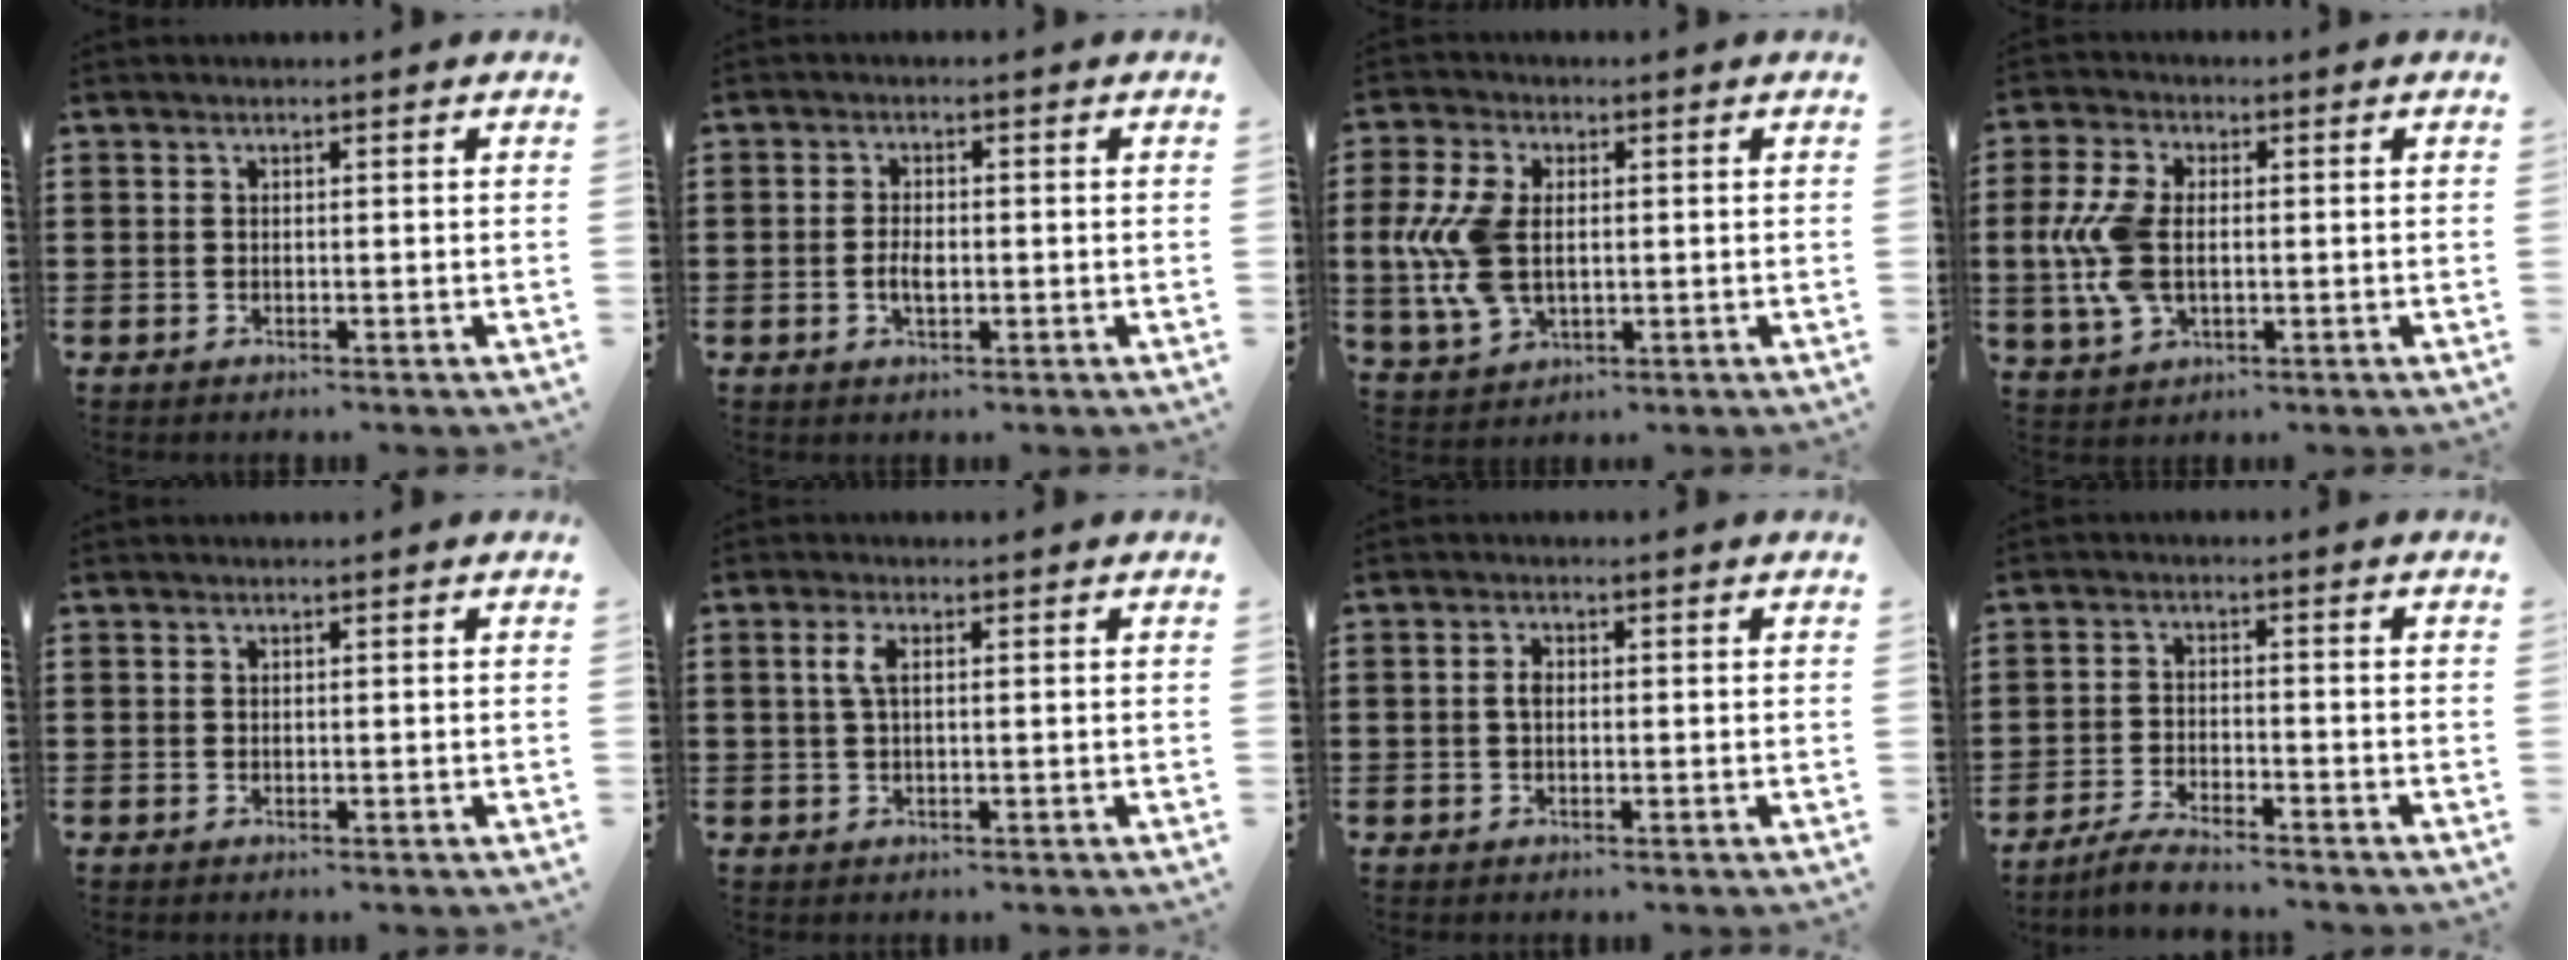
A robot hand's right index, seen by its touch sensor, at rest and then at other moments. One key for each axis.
{"total": 2.8, "fx": -0.5, "fy": 1.3, "fz": 2.4, "tx": -0.053, "ty": 0.000, "tz": -0.012}
{"total": 9.5, "fx": 0.2, "fy": 5.9, "fz": 7.5, "tx": -0.189, "ty": 0.001, "tz": -0.002}
{"total": 9.0, "fx": -0.2, "fy": 5.2, "fz": 7.3, "tx": -0.191, "ty": -0.002, "tz": -0.014}
{"total": 0.0}
{"total": 2.6, "fx": 0.4, "fy": 0.9, "fz": 2.4, "tx": -0.057, "ty": 0.003, "tz": 0.003}
{"total": 1.7, "fx": 0.0, "fy": 0.9, "fz": 1.4, "tx": -0.029, "ty": 0.004, "tz": -0.001}
{"total": 3.2, "fx": -3.1, "fy": 0.1, "fz": 0.8, "tx": -0.025, "ty": 0.005, "tz": -0.065}